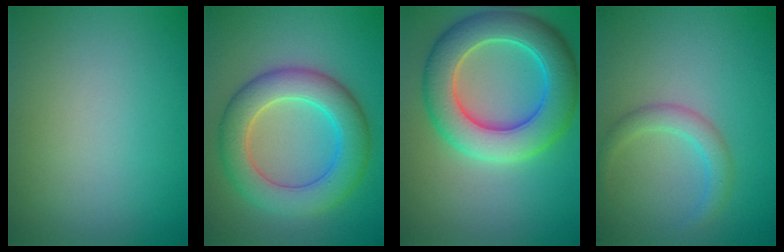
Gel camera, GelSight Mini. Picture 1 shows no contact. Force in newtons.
{"total": 7.1, "press": 7.1, "slide": 0.2}
{"total": 8.8, "press": 8.8, "slide": 0.3}
{"total": 2.3, "press": 2.3, "slide": 0.0}